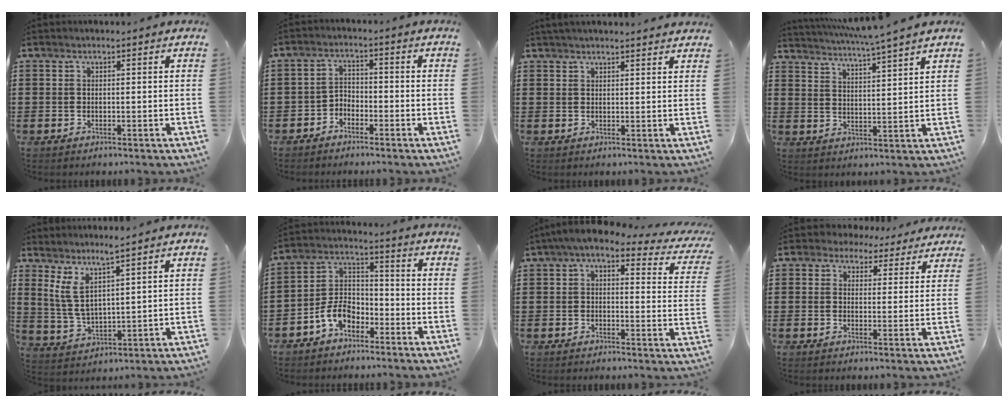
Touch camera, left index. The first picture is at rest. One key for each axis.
{"total": 2.9, "fx": -2.7, "fy": 1.0, "fz": 0.1, "tx": -0.010, "ty": 0.005, "tz": -0.060}
{"total": 2.0, "fx": 1.9, "fy": -0.1, "fz": 0.4, "tx": -0.013, "ty": 0.000, "tz": 0.037}
{"total": 4.0, "fx": 3.6, "fy": -1.3, "fz": 1.3, "tx": -0.038, "ty": -0.029, "tz": 0.057}
{"total": 5.2, "fx": 3.3, "fy": 0.9, "fz": 3.9, "tx": -0.095, "ty": -0.018, "tz": 0.054}
{"total": 7.0, "fx": -4.5, "fy": 4.1, "fz": 3.5, "tx": -0.088, "ty": 0.014, "tz": -0.092}
{"total": 5.1, "fx": 3.7, "fy": 1.1, "fz": 3.3, "tx": -0.078, "ty": -0.013, "tz": 0.063}
{"total": 3.1, "fx": 2.6, "fy": 1.7, "fz": 0.4, "tx": -0.023, "ty": -0.002, "tz": 0.046}